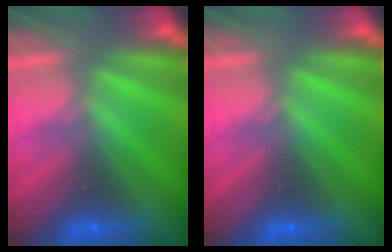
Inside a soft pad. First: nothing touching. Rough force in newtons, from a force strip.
{"total": 0.0}